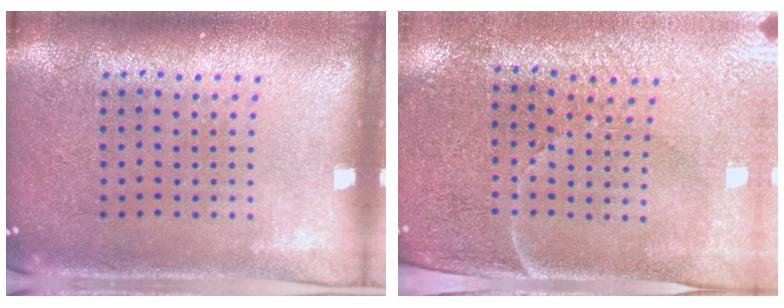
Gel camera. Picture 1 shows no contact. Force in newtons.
{"total": 3.4, "press": 3.3, "slide": 1.0}